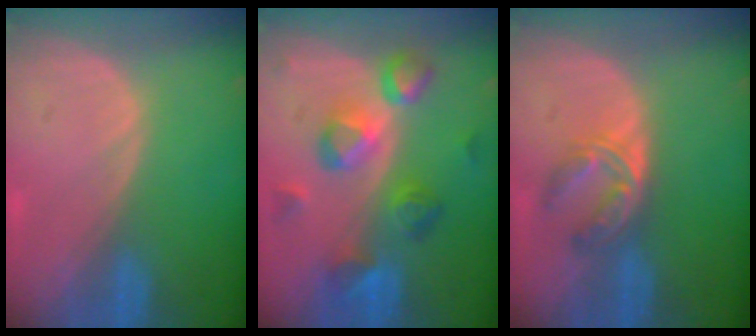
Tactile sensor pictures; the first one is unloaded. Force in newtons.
{"total": 8.5, "press": 8.2, "slide": 2.0}
{"total": 6.0, "press": 5.0, "slide": 3.3}